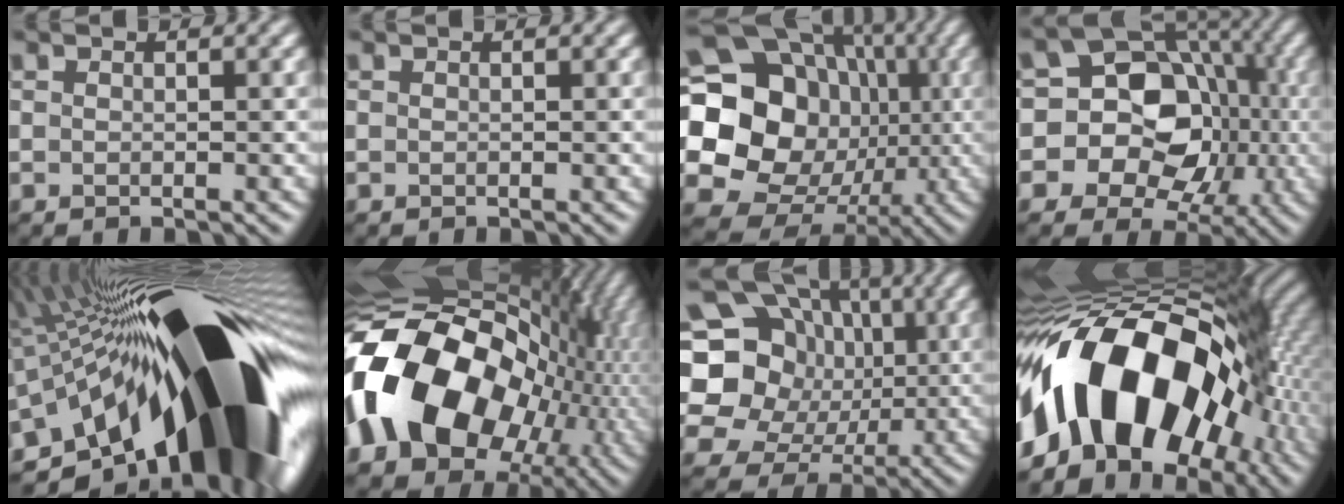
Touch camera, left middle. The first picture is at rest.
{"total": 0.0}
{"total": 22.5, "force": [-0.8, 20.2, 9.9], "torque": [-0.182, 0.021, -0.052]}
{"total": 15.7, "force": [-1.5, 13.9, 7.1], "torque": [-0.128, 0.022, -0.047]}
{"total": 21.5, "force": [-5.0, 8.5, 19.1], "torque": [-0.279, -0.003, -0.105]}
{"total": 20.7, "force": [-2.8, 15.5, 13.5], "torque": [-0.276, -0.009, -0.061]}
{"total": 18.2, "force": [0.5, 16.8, 7.1], "torque": [-0.175, 0.027, -0.028]}
{"total": 17.9, "force": [-4.8, 11.1, 13.2], "torque": [-0.215, 0.008, -0.097]}